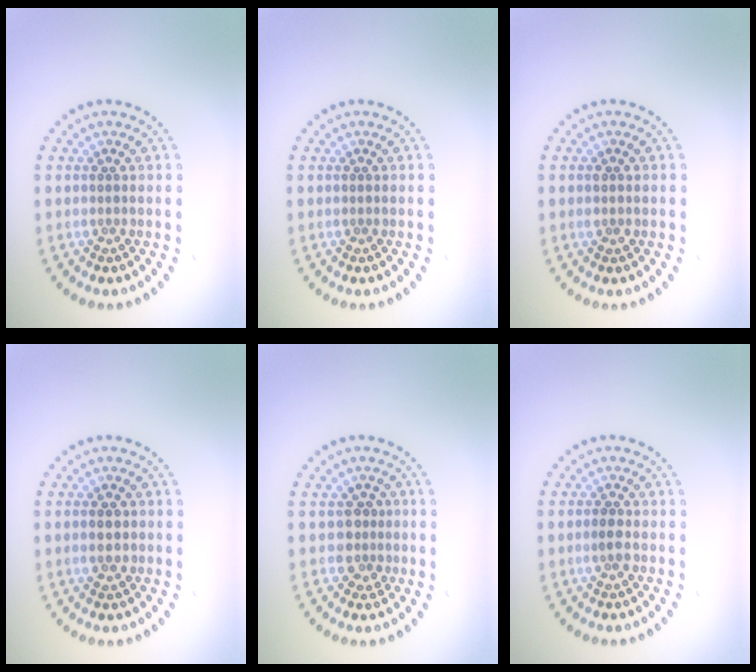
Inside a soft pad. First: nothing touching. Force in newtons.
{"total": 0.0}
{"total": 1.1, "press": 1.1, "slide": 0.2}
{"total": 2.1, "press": 2.1, "slide": 0.0}
{"total": 2.1, "press": 1.7, "slide": 1.2}
{"total": 1.2, "press": 1.2, "slide": 0.3}